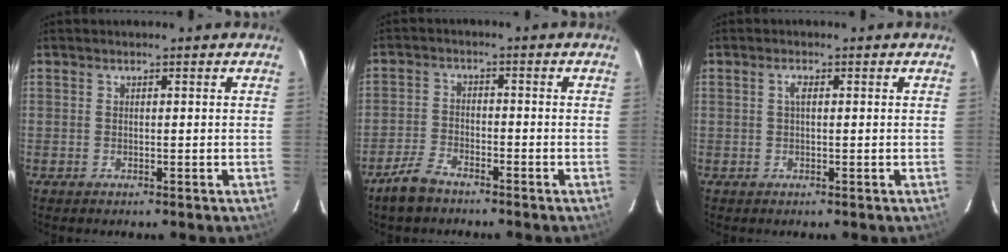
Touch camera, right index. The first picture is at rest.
{"total": 5.6, "force": [-4.5, 2.3, 2.6], "torque": [-0.073, 0.003, -0.087]}
{"total": 1.3, "force": [0.2, 0.4, 1.2], "torque": [-0.024, 0.004, 0.001]}